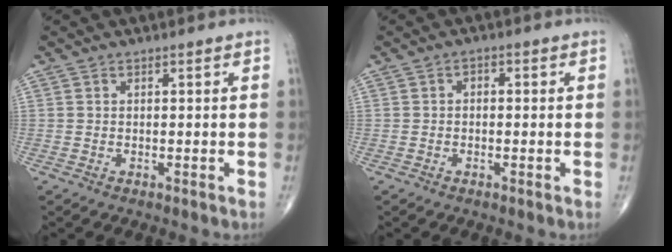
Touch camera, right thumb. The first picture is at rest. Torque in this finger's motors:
{"motor_torque": [-0.40, -0.23, 0.17, 0.22, 0.06]}